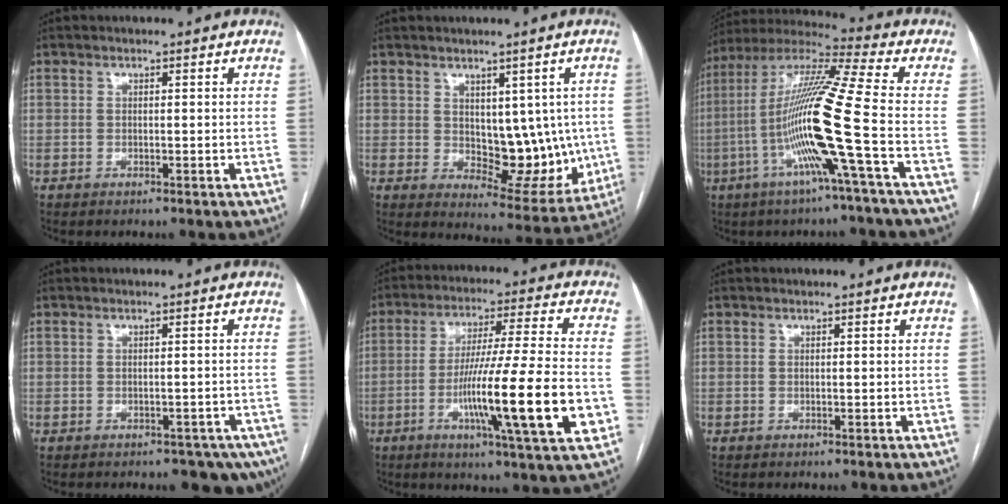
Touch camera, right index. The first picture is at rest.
{"total": 10.8, "force": [0.4, 6.2, 8.8], "torque": [-0.094, 0.001, 0.028]}
{"total": 16.9, "force": [-4.6, -1.9, 16.2], "torque": [-0.316, -0.004, -0.102]}
{"total": 6.6, "force": [-4.5, 3.9, 2.7], "torque": [-0.011, 0.014, -0.054]}
{"total": 18.9, "force": [-5.1, 0.0, 18.2], "torque": [-0.285, -0.016, -0.084]}
{"total": 0.0}